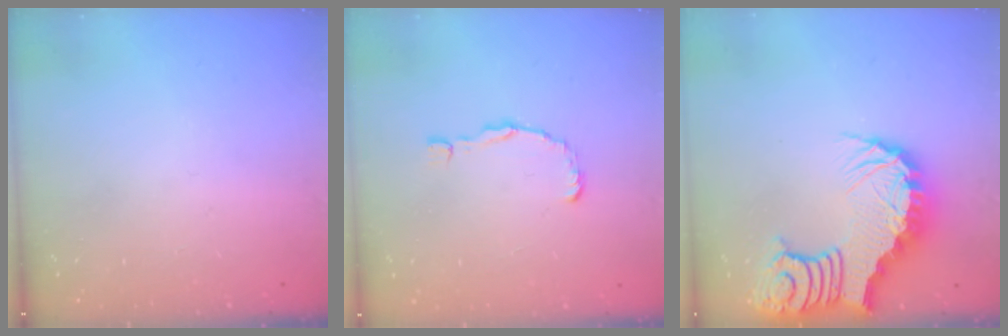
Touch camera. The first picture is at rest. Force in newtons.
{"total": 1.6, "press": 1.5, "slide": 0.1}
{"total": 5.1, "press": 5.0, "slide": 0.8}